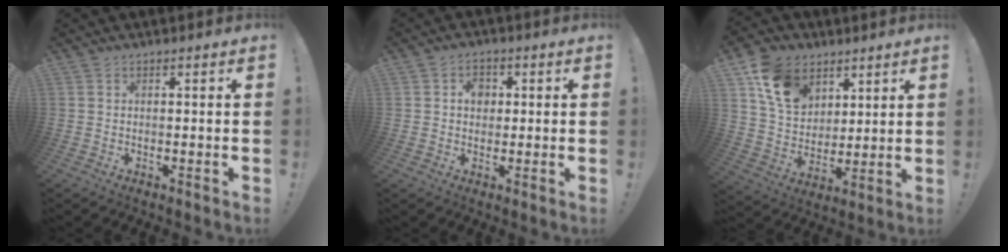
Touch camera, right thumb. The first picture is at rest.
{"total": 4.5, "force": [0.8, 3.8, 2.3], "torque": [-0.022, -0.002, 0.010]}
{"total": 15.0, "force": [7.9, 10.7, 6.8], "torque": [-0.122, -0.028, 0.159]}